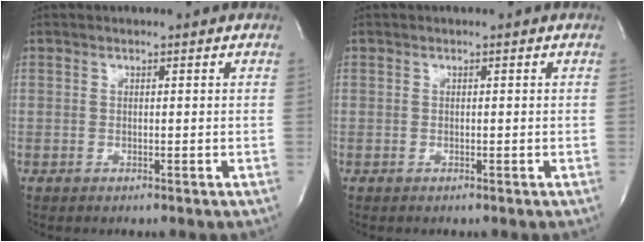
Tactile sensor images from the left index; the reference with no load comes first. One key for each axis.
{"total": 0.0}